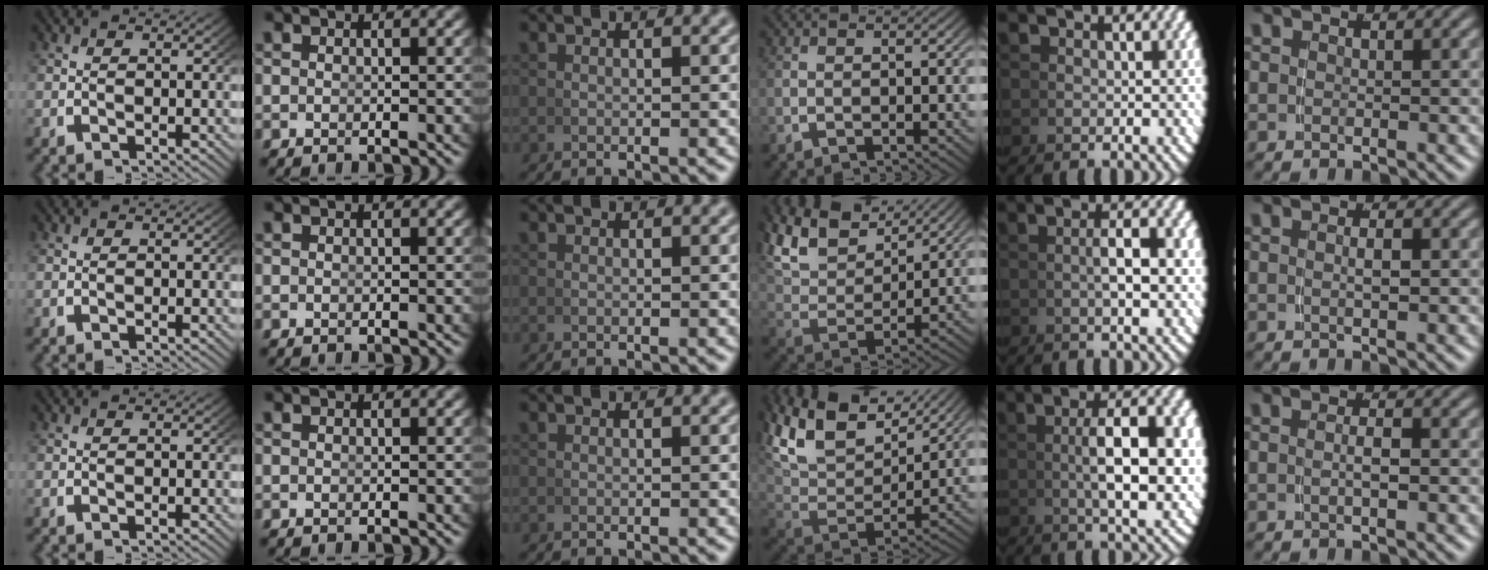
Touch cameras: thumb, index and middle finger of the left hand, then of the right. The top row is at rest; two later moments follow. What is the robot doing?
{"motion": "grasp_and_lifting", "object": "photo album"}